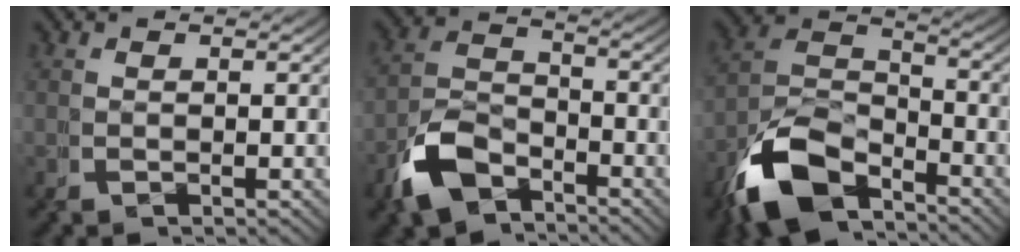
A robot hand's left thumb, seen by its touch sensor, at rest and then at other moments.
{"total": 5.5, "force": [-3.6, 3.5, 2.3], "torque": [-0.052, -0.018, -0.057]}
{"total": 9.0, "force": [-4.9, 5.5, 5.2], "torque": [-0.103, -0.025, -0.076]}